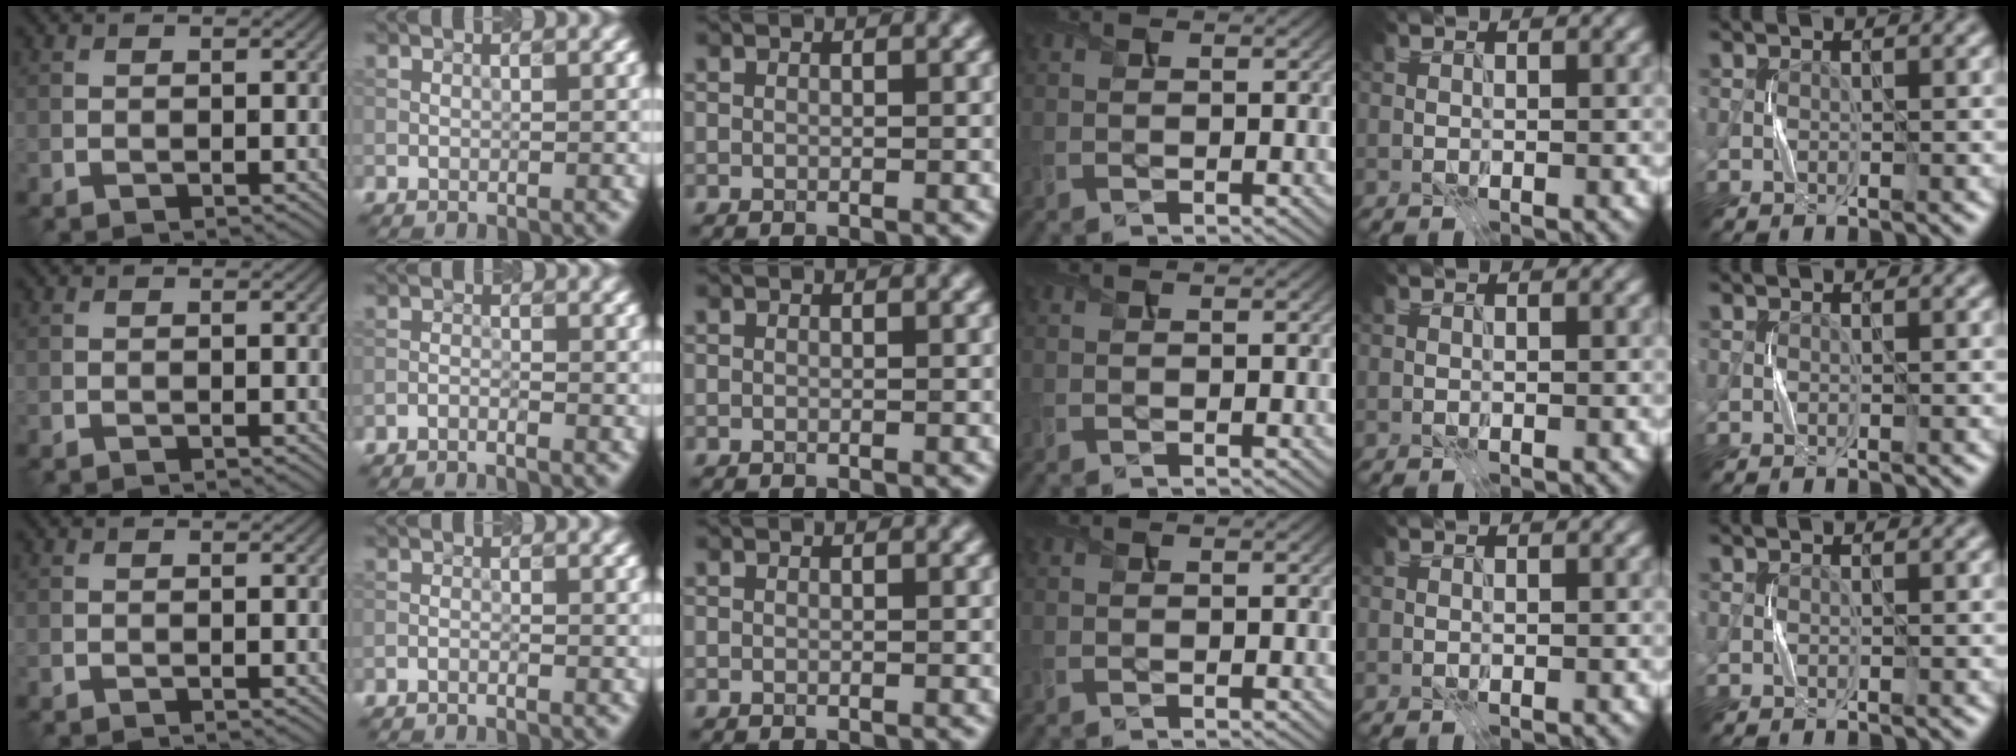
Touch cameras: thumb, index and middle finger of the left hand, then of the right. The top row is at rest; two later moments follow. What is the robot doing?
{"motion": "press", "object": "sticky note"}